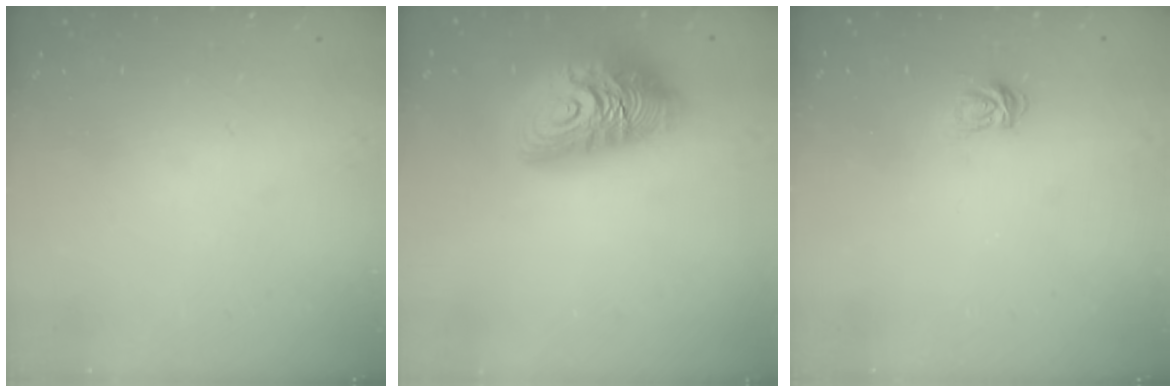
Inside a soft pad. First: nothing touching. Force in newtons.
{"total": 16.6, "press": 16.5, "slide": 1.6}
{"total": 5.2, "press": 5.2, "slide": 0.6}